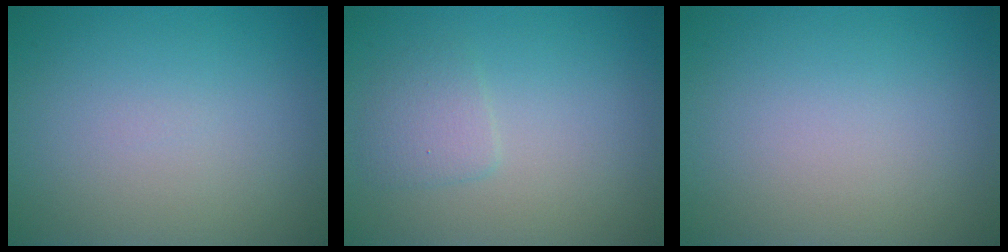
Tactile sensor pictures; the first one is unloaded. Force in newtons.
{"total": 1.6, "press": 1.6, "slide": 0.1}
{"total": 0.0}